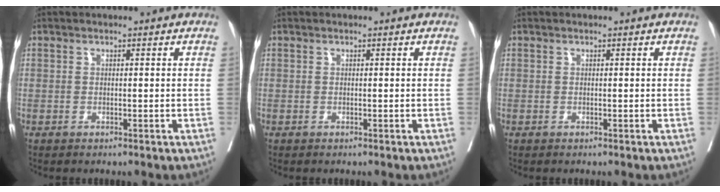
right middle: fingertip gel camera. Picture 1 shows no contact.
{"total": 0.0}
{"total": 0.0}